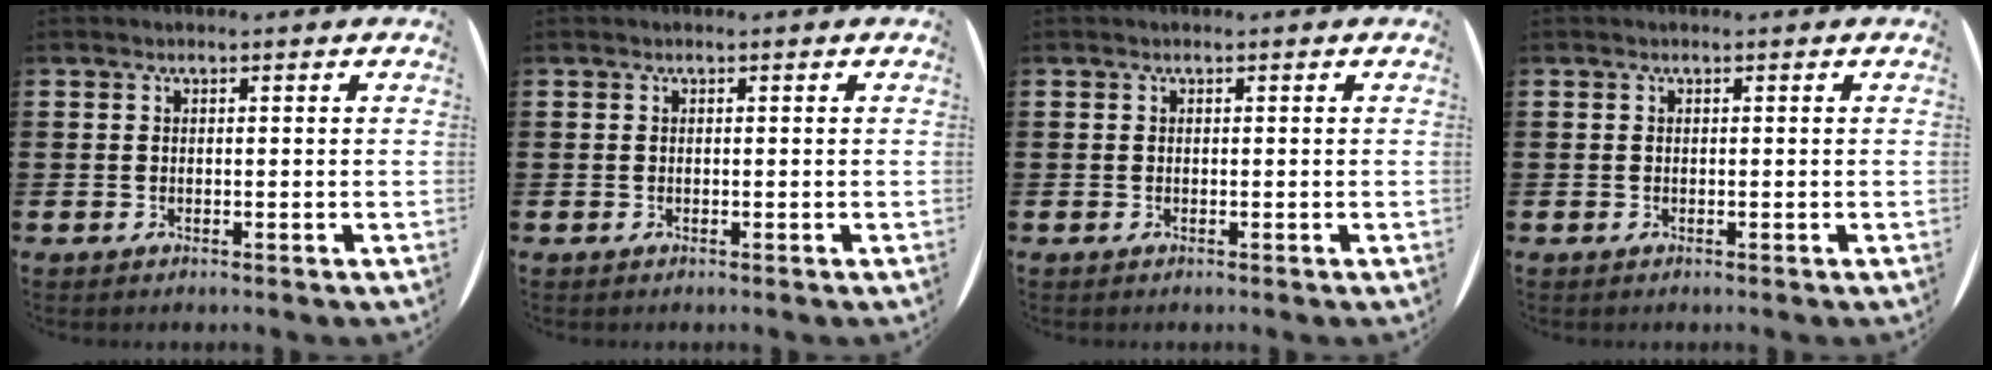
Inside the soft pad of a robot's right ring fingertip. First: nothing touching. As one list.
[{"total": 0.0}, {"total": 0.0}, {"total": 0.0}]